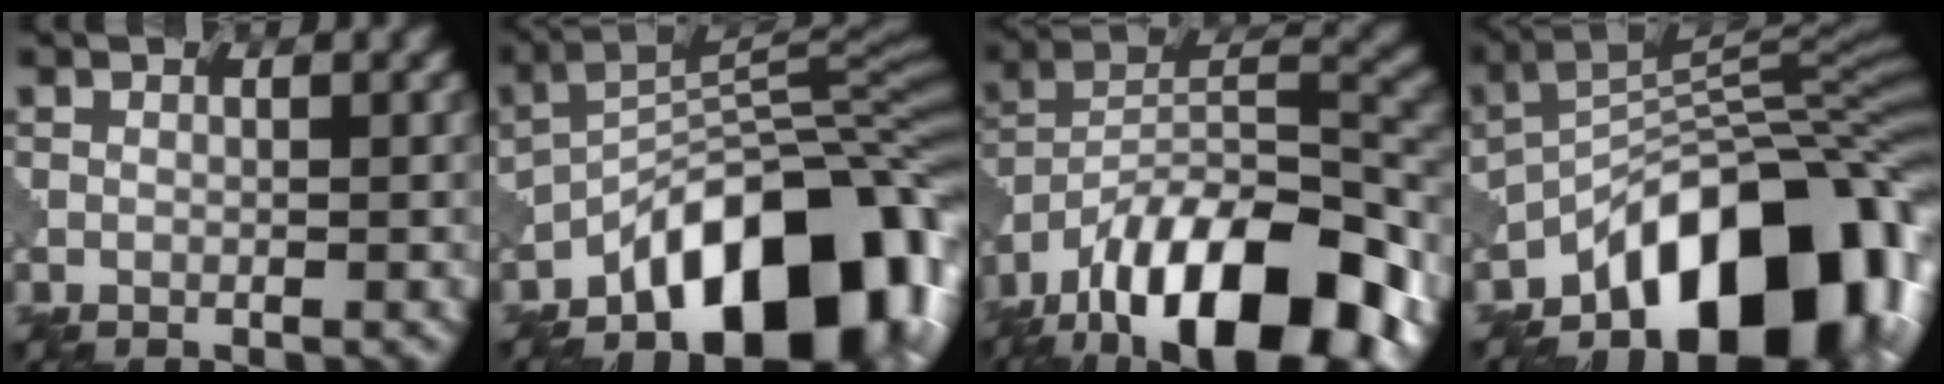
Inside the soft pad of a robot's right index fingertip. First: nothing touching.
{"total": 12.0, "force": [-6.2, 5.7, 8.4], "torque": [-0.094, 0.008, -0.101]}
{"total": 15.9, "force": [-10.4, 6.6, 10.1], "torque": [-0.176, 0.019, -0.174]}
{"total": 12.9, "force": [-7.4, 6.5, 8.4], "torque": [-0.092, 0.012, -0.118]}